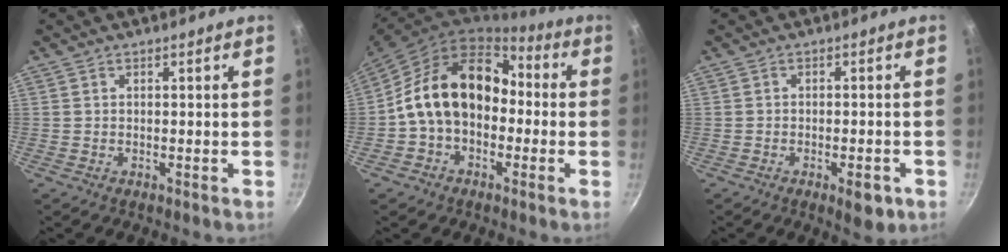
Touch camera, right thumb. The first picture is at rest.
{"total": 16.5, "force": [-0.7, 12.2, 11.2], "torque": [-0.156, 0.060, -0.027]}
{"total": 4.9, "force": [-2.2, 2.0, 3.8], "torque": [-0.045, 0.013, -0.025]}